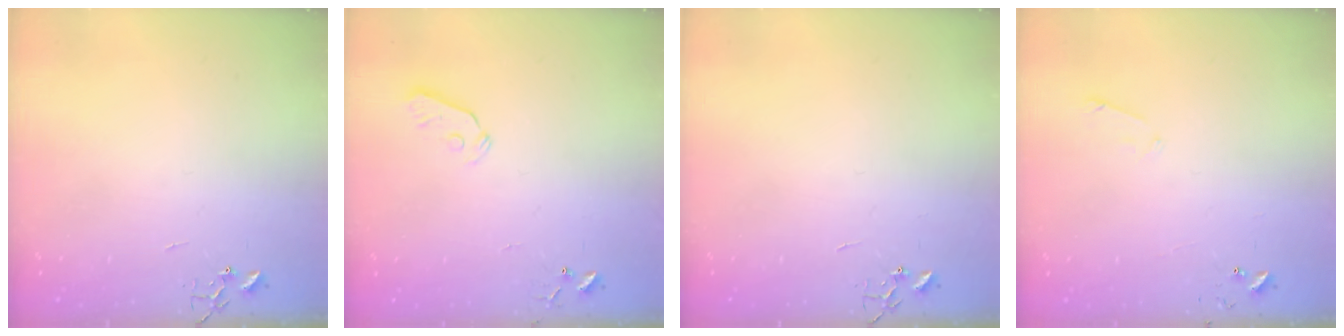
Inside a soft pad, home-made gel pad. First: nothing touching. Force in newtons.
{"total": 3.3, "press": 3.2, "slide": 0.7}
{"total": 0.0}
{"total": 4.2, "press": 4.2, "slide": 0.3}